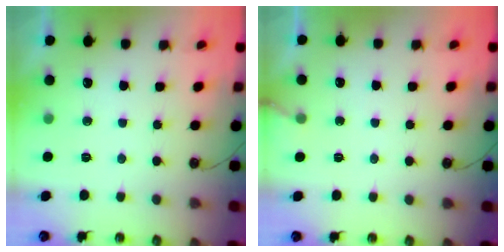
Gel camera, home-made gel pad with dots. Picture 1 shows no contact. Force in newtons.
{"total": 3.8, "press": 3.8, "slide": 0.3}